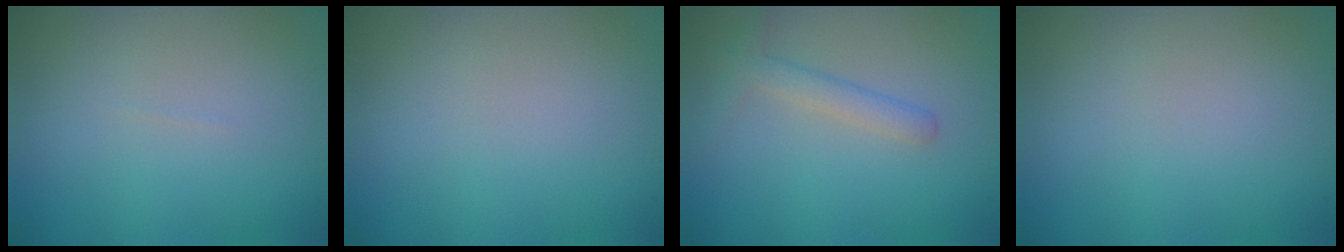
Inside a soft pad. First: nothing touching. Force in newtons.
{"total": 0.0}
{"total": 2.0, "press": 2.0, "slide": 0.0}
{"total": 0.0}